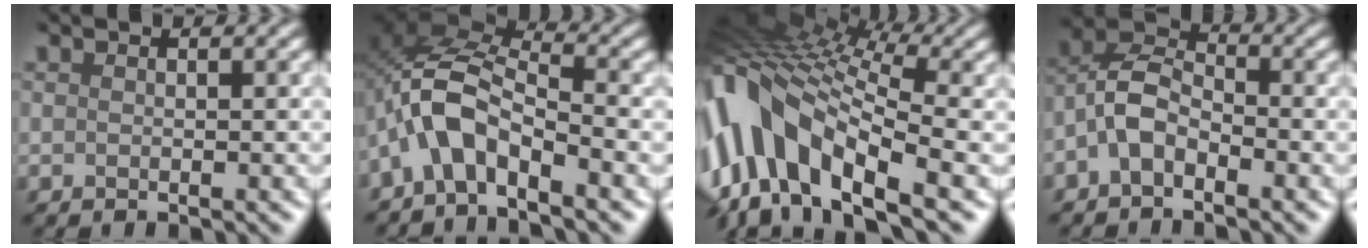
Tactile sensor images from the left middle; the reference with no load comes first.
{"total": 5.0, "force": [-3.1, 2.3, 3.2], "torque": [-0.064, 0.010, -0.067]}
{"total": 13.4, "force": [-2.3, 6.9, 11.2], "torque": [-0.243, 0.020, -0.038]}
{"total": 3.2, "force": [-2.0, 1.7, 1.7], "torque": [-0.041, 0.014, -0.044]}